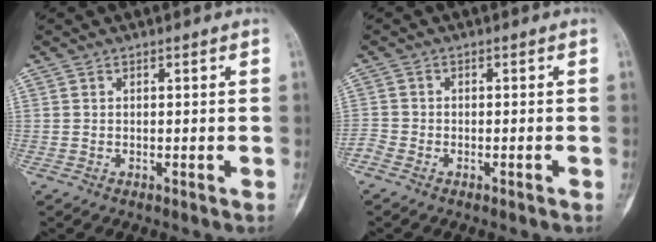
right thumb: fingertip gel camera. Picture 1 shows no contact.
{"total": 2.1, "force": [-1.8, 0.7, 0.8], "torque": [-0.017, 0.003, -0.035]}